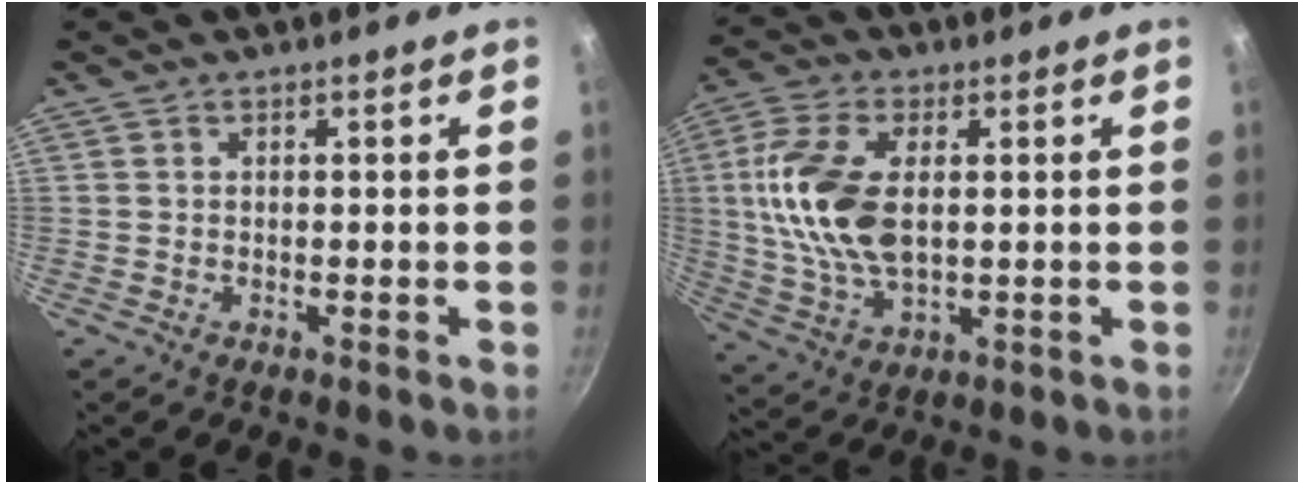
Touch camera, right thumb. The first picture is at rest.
{"total": 14.8, "force": [1.7, 8.1, 12.3], "torque": [-0.243, 0.000, 0.031]}